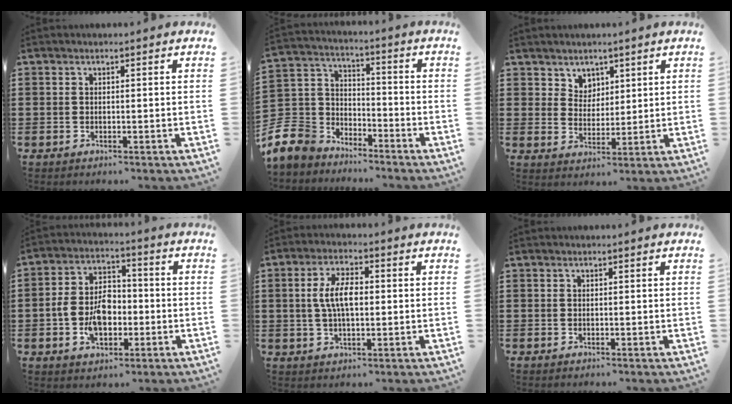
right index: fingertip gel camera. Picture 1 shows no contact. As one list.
[{"total": 7.8, "force": [-5.8, 5.1, 1.0], "torque": [-0.084, -0.006, -0.125]}, {"total": 4.2, "force": [2.9, 3.0, 0.0], "torque": [-0.017, 0.004, 0.054]}, {"total": 7.6, "force": [-1.6, 5.4, 5.1], "torque": [-0.107, 0.010, -0.033]}, {"total": 6.2, "force": [0.3, 2.6, 5.6], "torque": [-0.123, 0.004, -0.003]}, {"total": 0.0}]